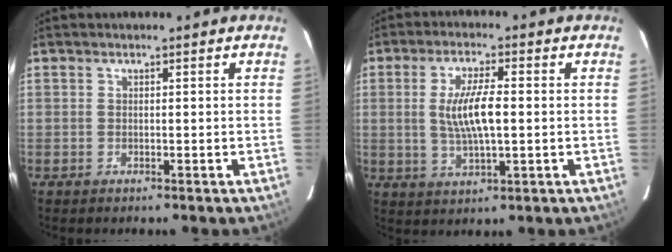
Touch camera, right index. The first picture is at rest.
{"total": 8.1, "force": [0.2, 2.1, 7.9], "torque": [-0.150, -0.002, 0.007]}